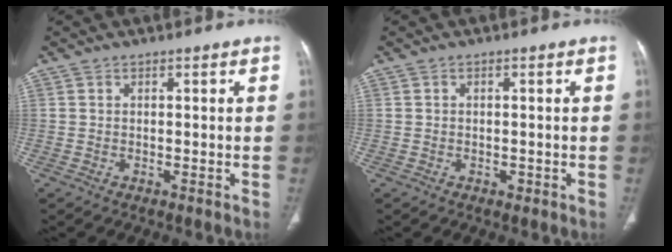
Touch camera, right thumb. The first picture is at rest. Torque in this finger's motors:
{"motor_torque": [0.22, 0.05, 0.09, 0.14, 0.01]}